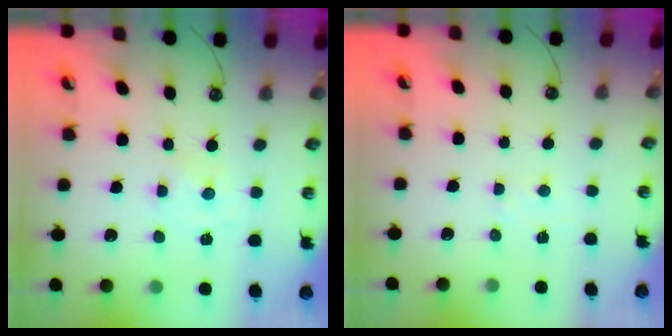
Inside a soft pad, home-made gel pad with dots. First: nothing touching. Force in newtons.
{"total": 4.0, "press": 3.9, "slide": 0.5}